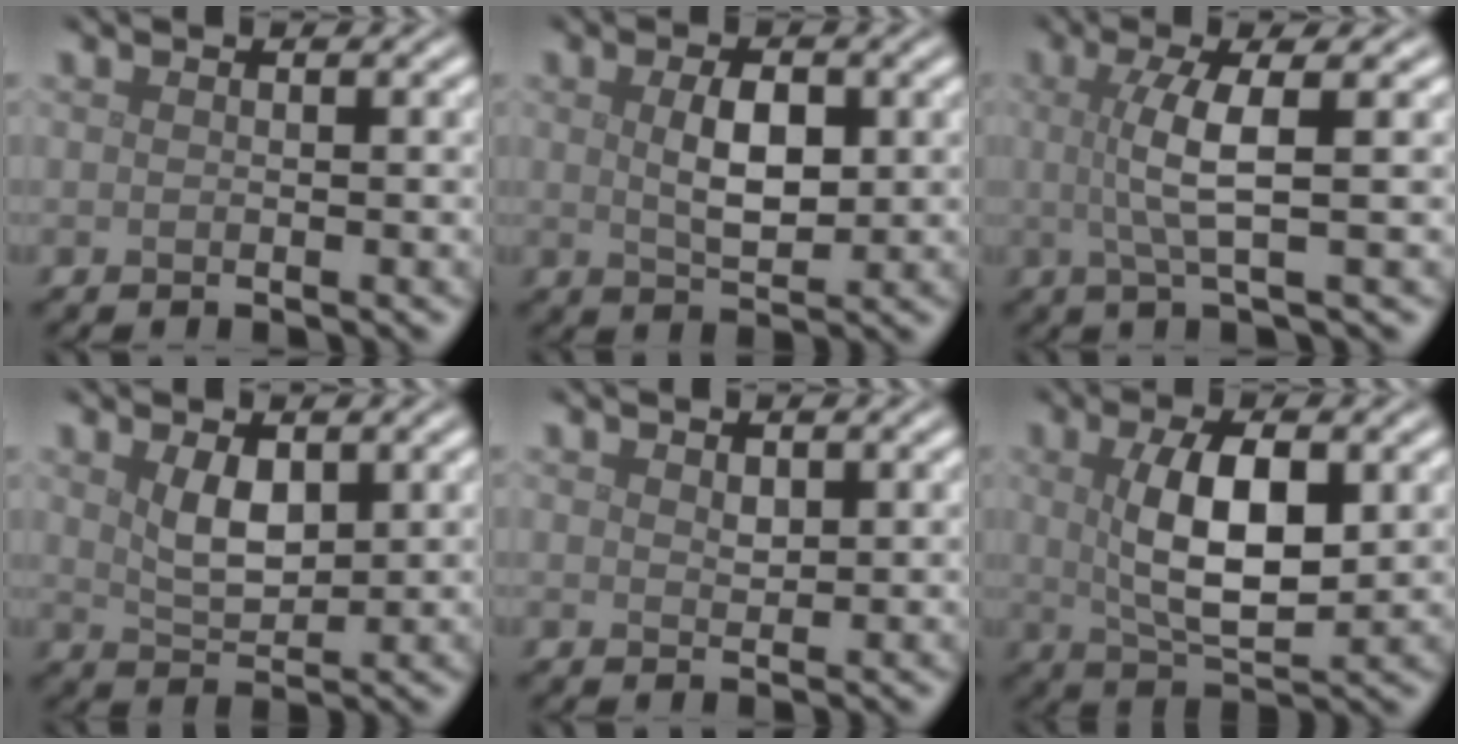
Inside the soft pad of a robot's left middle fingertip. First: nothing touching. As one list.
[{"total": 3.6, "force": [0.6, 1.8, 3.1], "torque": [-0.065, -0.003, 0.015]}, {"total": 4.3, "force": [0.4, 1.0, 4.2], "torque": [-0.078, 0.004, 0.005]}, {"total": 3.0, "force": [1.3, 1.4, 2.3], "torque": [-0.049, -0.003, 0.029]}, {"total": 1.0, "force": [0.6, 0.6, 0.6], "torque": [-0.011, -0.002, 0.013]}, {"total": 6.8, "force": [1.1, 2.7, 6.2], "torque": [-0.117, -0.002, 0.024]}]